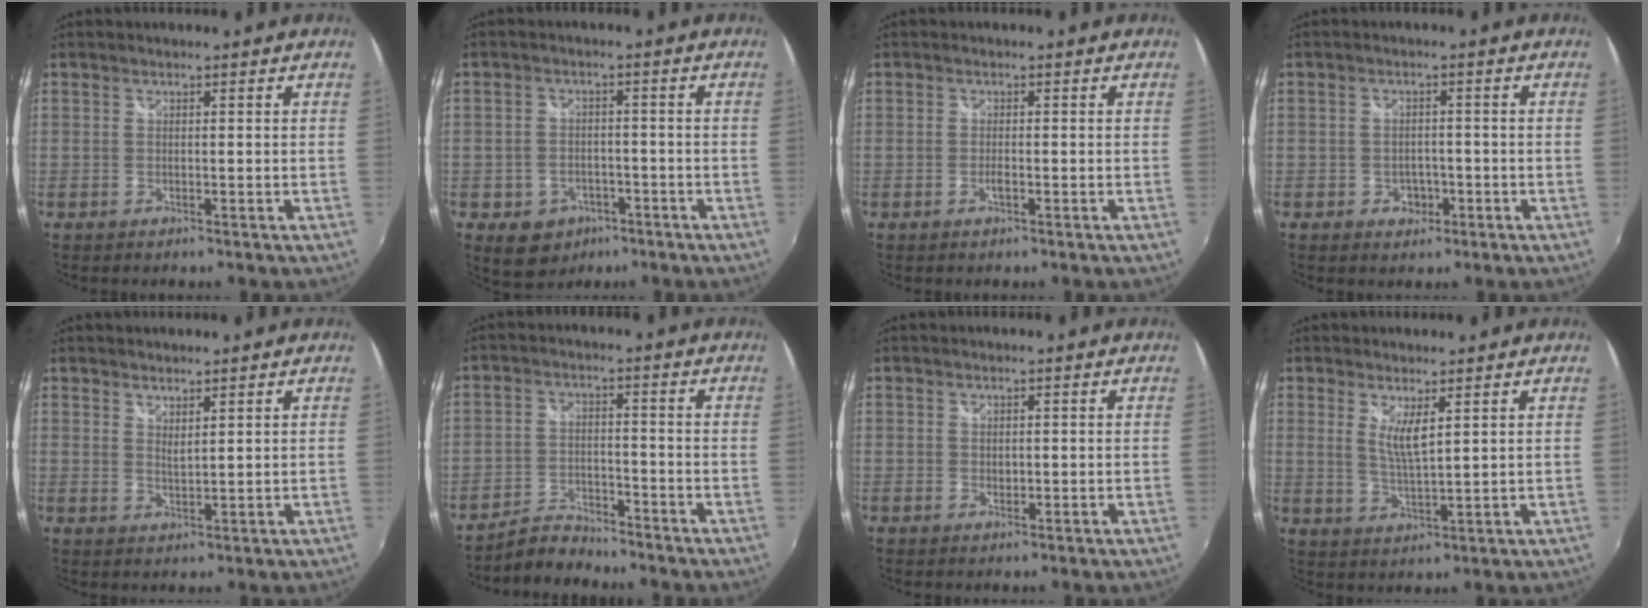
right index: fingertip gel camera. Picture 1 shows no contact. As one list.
[{"total": 7.9, "force": [-4.0, 6.2, 2.8], "torque": [-0.075, 0.004, -0.045]}, {"total": 1.3, "force": [-0.5, 0.4, 1.1], "torque": [-0.023, -0.002, -0.009]}, {"total": 3.5, "force": [-1.2, 3.0, 1.3], "torque": [-0.029, 0.003, -0.012]}, {"total": 2.4, "force": [2.0, 0.5, 1.3], "torque": [-0.020, -0.002, 0.033]}, {"total": 5.4, "force": [-5.2, 1.5, 0.4], "torque": [-0.022, 0.011, -0.094]}, {"total": 1.0, "force": [0.2, 0.8, 0.6], "torque": [-0.009, -0.001, 0.003]}, {"total": 4.5, "force": [2.1, 0.7, 3.9], "torque": [-0.075, -0.013, 0.038]}]